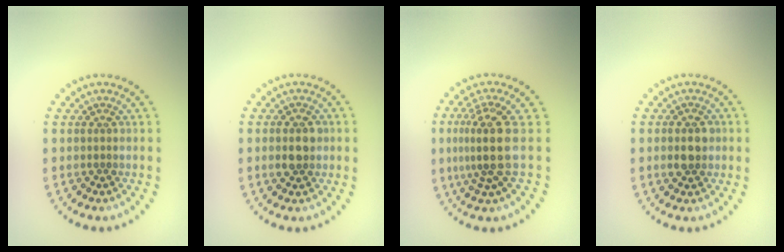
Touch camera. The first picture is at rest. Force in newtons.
{"total": 2.2, "press": 2.2, "slide": 0.1}
{"total": 4.0, "press": 3.0, "slide": 2.7}
{"total": 2.6, "press": 2.6, "slide": 0.2}